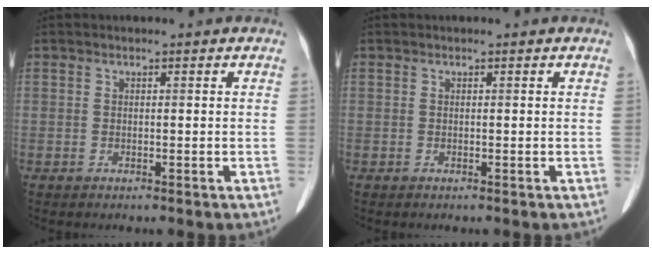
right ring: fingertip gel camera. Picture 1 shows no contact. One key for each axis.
{"total": 0.0}